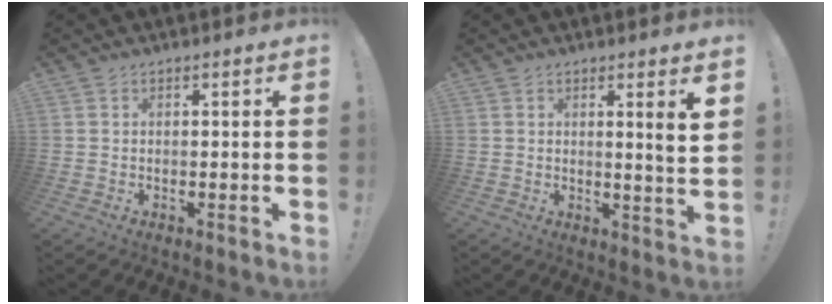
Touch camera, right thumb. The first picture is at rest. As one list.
[{"total": 5.3, "force": [2.2, -0.8, 4.8], "torque": [-0.060, -0.023, 0.028]}]